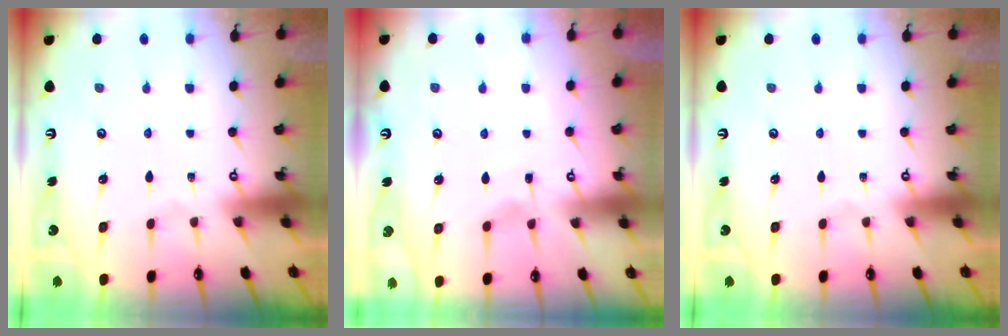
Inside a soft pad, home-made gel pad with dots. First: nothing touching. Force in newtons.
{"total": 3.0, "press": 2.9, "slide": 0.4}
{"total": 0.0}